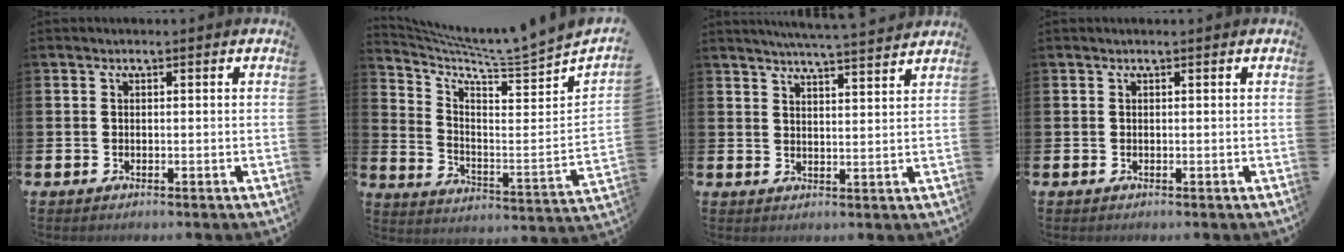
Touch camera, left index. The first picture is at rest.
{"total": 5.3, "force": [5.1, -0.6, 1.2], "torque": [-0.043, -0.075, 0.073]}
{"total": 5.2, "force": [5.1, -0.7, 1.1], "torque": [-0.033, -0.027, 0.089]}
{"total": 0.0}